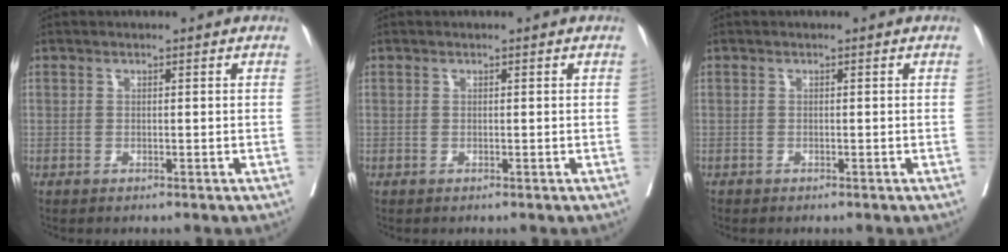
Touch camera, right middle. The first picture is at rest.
{"total": 0.0}
{"total": 0.0}